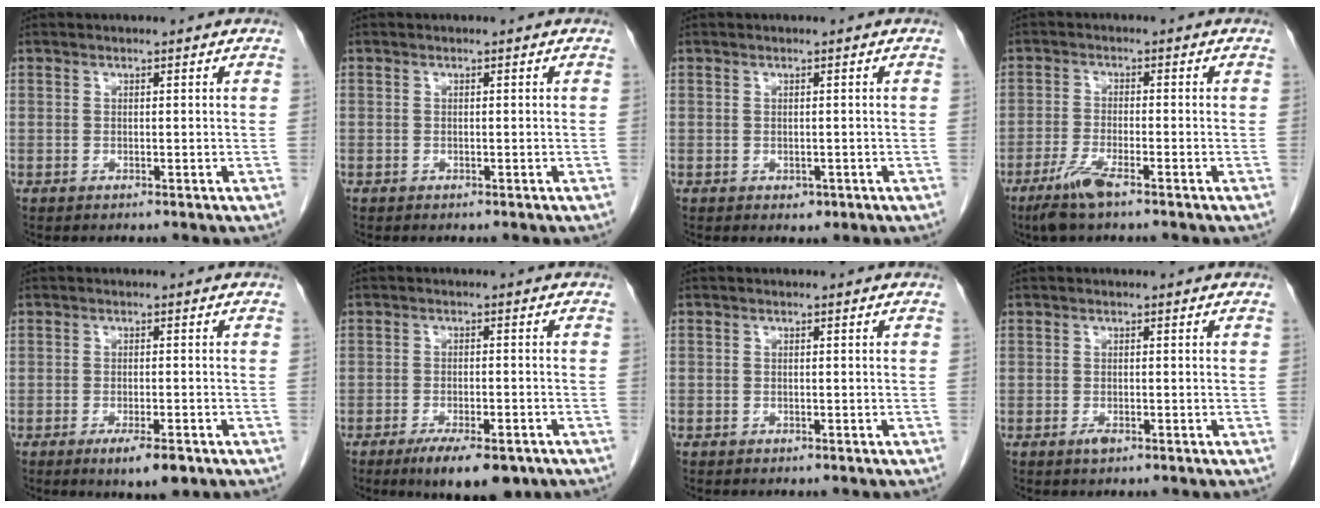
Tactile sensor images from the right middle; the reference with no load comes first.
{"total": 0.0}
{"total": 1.1, "force": [-0.4, 0.8, 0.6], "torque": [-0.008, 0.000, 0.000]}
{"total": 5.0, "force": [-3.4, 0.4, 3.6], "torque": [-0.081, -0.011, -0.068]}
{"total": 4.7, "force": [-2.7, 1.1, 3.7], "torque": [-0.058, -0.007, -0.036]}
{"total": 8.7, "force": [-5.9, 2.7, 5.7], "torque": [-0.081, -0.009, -0.088]}
{"total": 0.7, "force": [-0.5, 0.5, 0.0], "torque": [-0.007, 0.004, -0.010]}
{"total": 1.2, "force": [-0.7, 0.4, 0.9], "torque": [-0.016, -0.001, -0.010]}